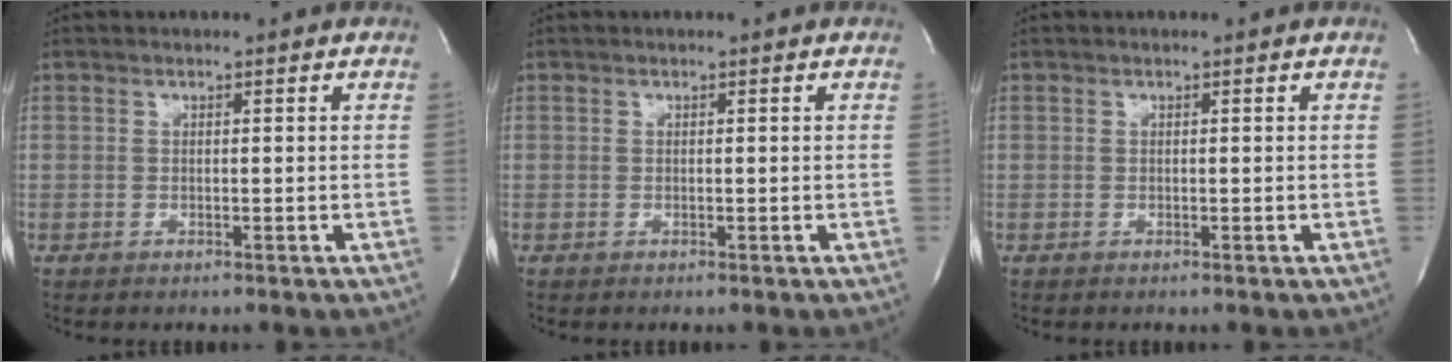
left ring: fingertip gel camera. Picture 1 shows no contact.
{"total": 0.0}
{"total": 0.0}